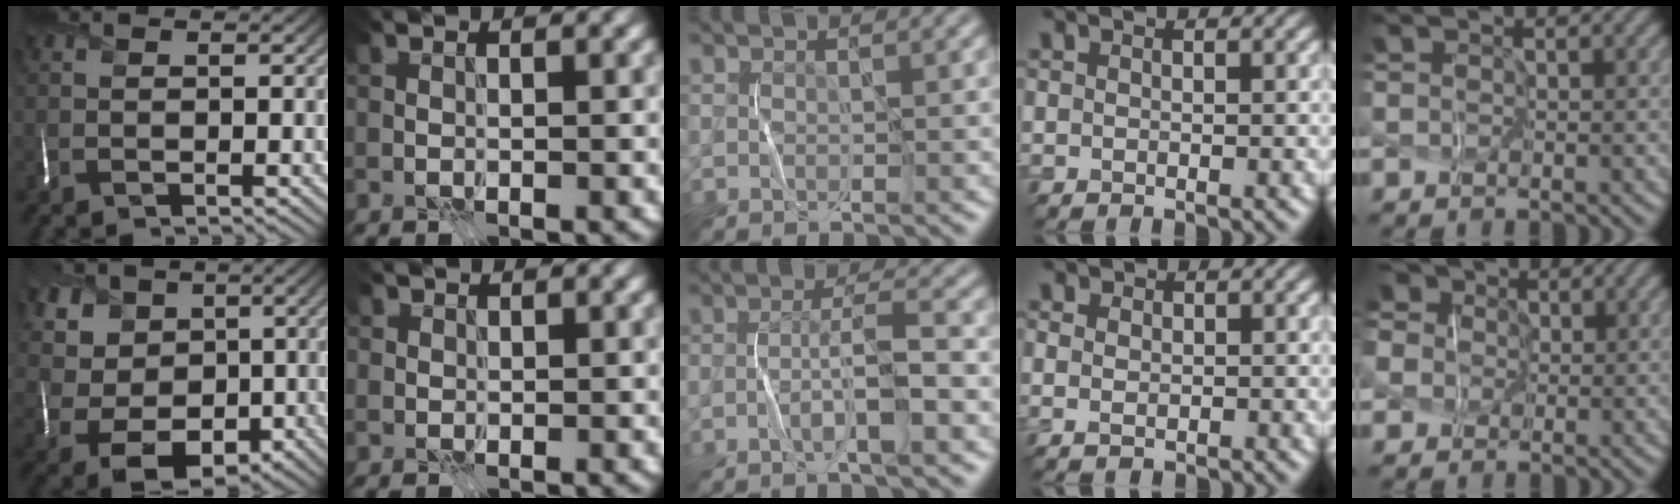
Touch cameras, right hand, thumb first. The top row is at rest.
{"thumb": {"total": 9.6, "force": [0.6, 8.4, 4.7], "torque": [-0.123, -0.015, 0.012]}, "index": {"total": 1.4, "force": [0.9, 1.0, 0.2], "torque": [-0.002, 0.000, 0.019]}, "middle": {"total": 3.1, "force": [-1.5, 0.2, 2.7], "torque": [-0.048, 0.010, -0.033]}, "ring": {"total": 1.5, "force": [0.1, 1.0, 1.0], "torque": [-0.018, 0.004, -0.001]}, "little": {"total": 6.9, "force": [1.4, 5.8, 3.3], "torque": [-0.091, 0.022, -0.012]}}